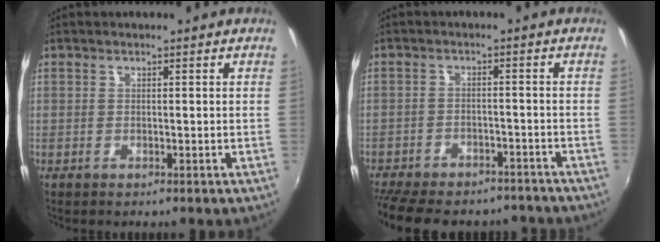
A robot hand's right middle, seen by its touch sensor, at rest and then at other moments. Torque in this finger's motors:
{"motor_torque": [1.07, -1.07, 0.35, 0.17]}